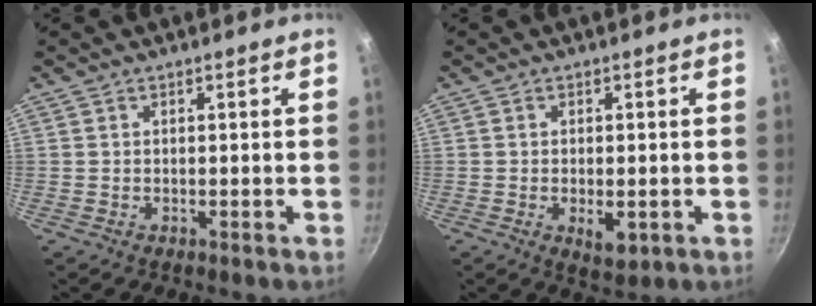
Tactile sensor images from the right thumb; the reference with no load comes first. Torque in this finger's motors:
{"motor_torque": [-0.61, -0.10, -0.29, 0.03, 0.02]}